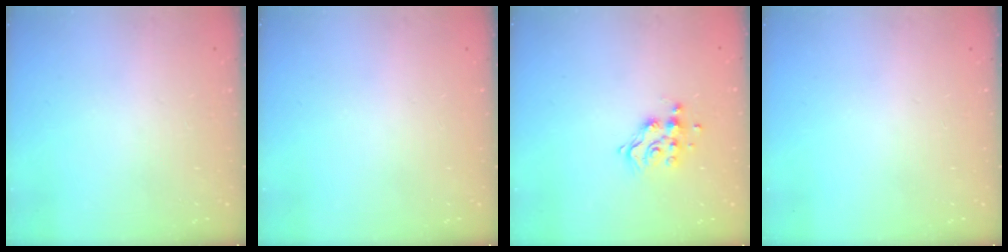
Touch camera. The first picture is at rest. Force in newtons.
{"total": 0.0}
{"total": 11.8, "press": 11.7, "slide": 1.0}
{"total": 0.0}